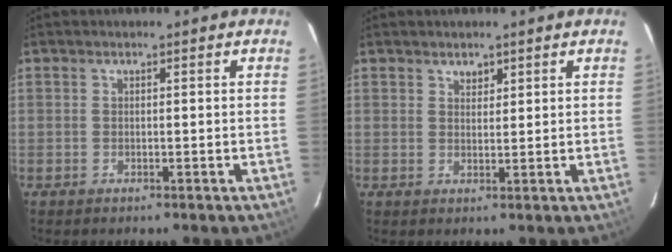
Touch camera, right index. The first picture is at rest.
{"total": 1.8, "force": [1.3, 1.1, 0.6], "torque": [-0.005, 0.003, 0.022]}